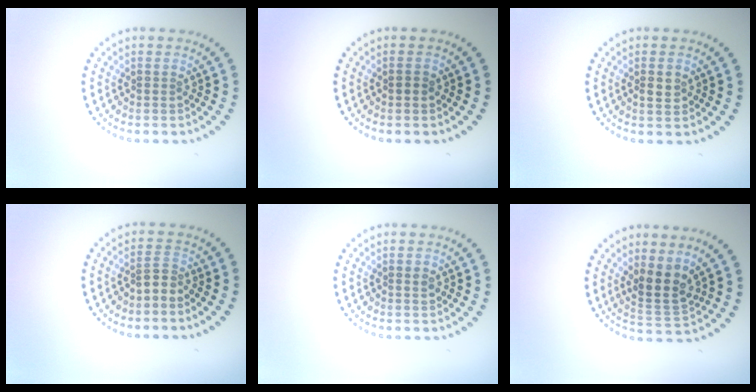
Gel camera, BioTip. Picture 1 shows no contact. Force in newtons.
{"total": 0.8, "press": 0.7, "slide": 0.3}
{"total": 1.4, "press": 1.4, "slide": 0.1}
{"total": 1.7, "press": 1.2, "slide": 1.1}
{"total": 0.9, "press": 0.9, "slide": 0.1}
{"total": 3.4, "press": 2.8, "slide": 1.9}